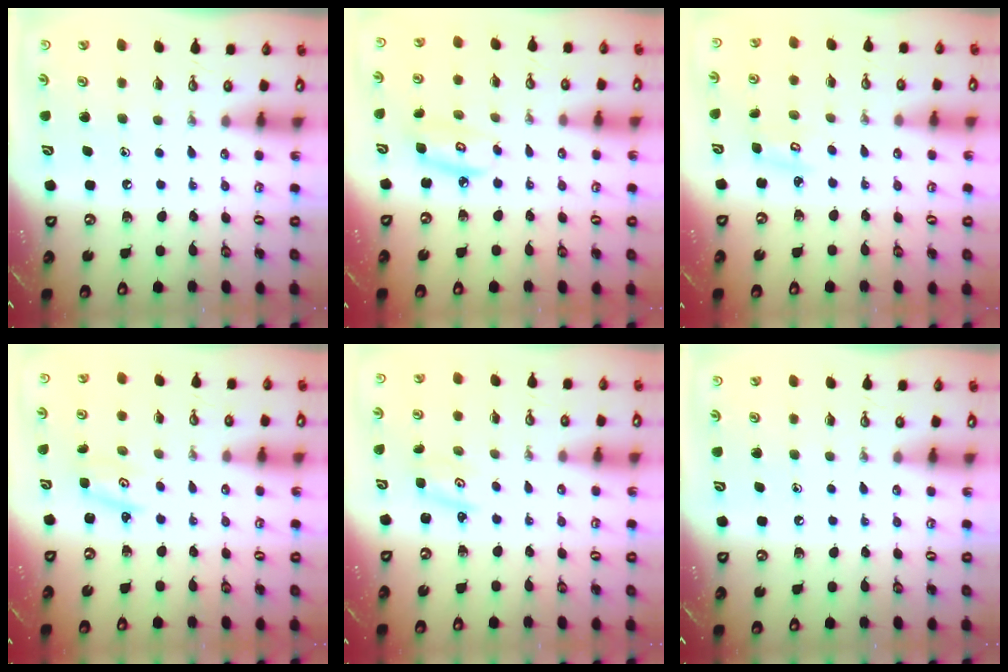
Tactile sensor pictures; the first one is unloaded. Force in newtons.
{"total": 5.3, "press": 5.3, "slide": 0.3}
{"total": 3.5, "press": 3.5, "slide": 0.3}
{"total": 2.0, "press": 2.0, "slide": 0.2}
{"total": 1.3, "press": 1.3, "slide": 0.2}
{"total": 0.0}